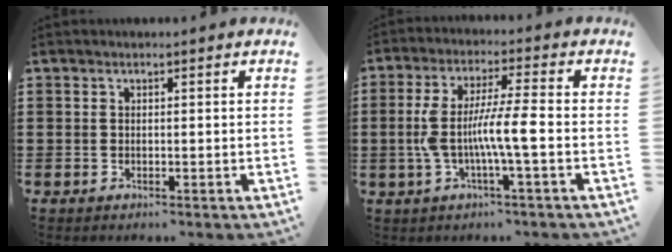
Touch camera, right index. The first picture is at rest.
{"total": 7.8, "force": [-1.8, 0.5, 7.6], "torque": [-0.153, -0.007, -0.042]}